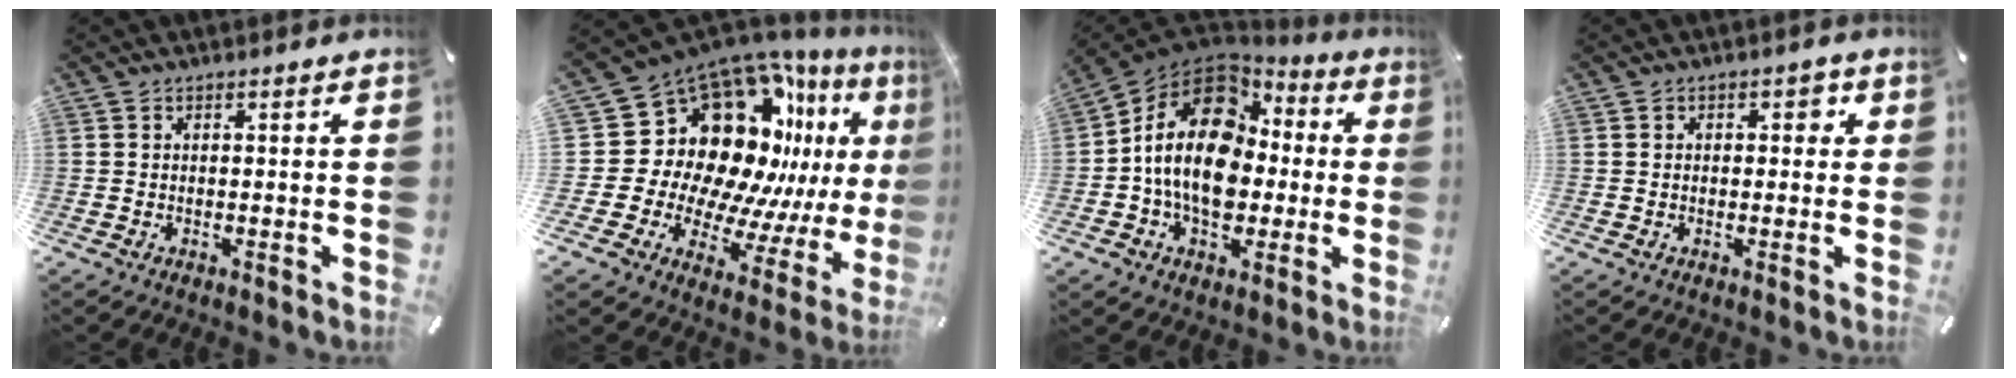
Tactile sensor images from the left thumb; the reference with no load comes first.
{"total": 21.6, "force": [7.5, 16.2, 12.1], "torque": [-0.180, -0.125, 0.172]}
{"total": 18.3, "force": [-0.6, 13.9, 12.0], "torque": [-0.231, 0.006, -0.015]}
{"total": 2.3, "force": [0.0, 1.8, 1.5], "torque": [-0.015, 0.006, -0.008]}